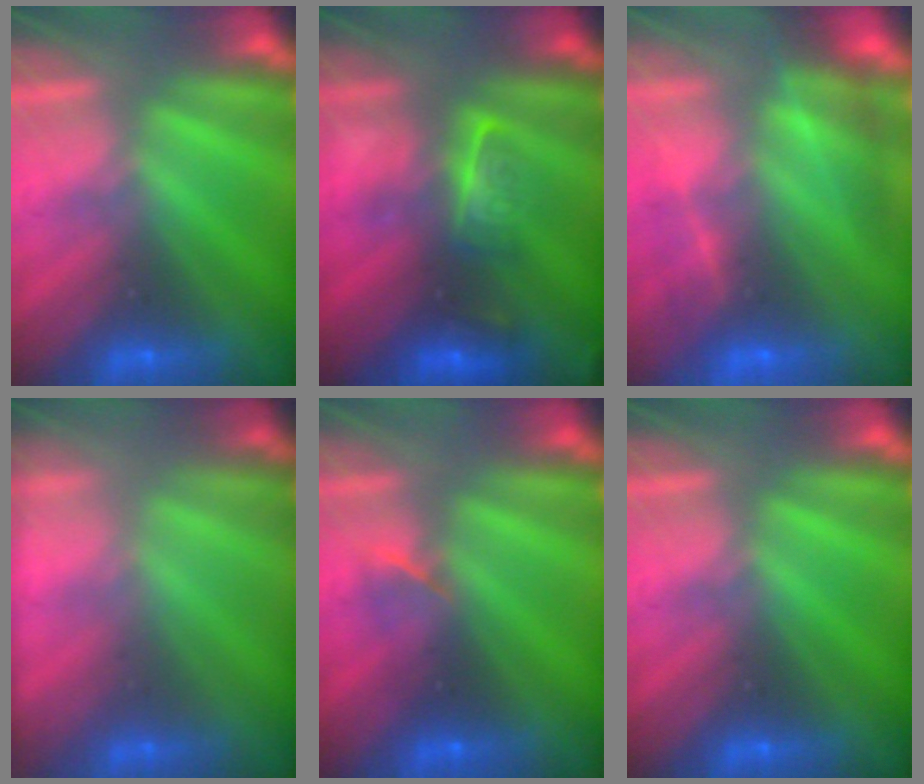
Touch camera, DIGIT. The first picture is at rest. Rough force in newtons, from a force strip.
{"total": 2.6}
{"total": 11.1}
{"total": 1.7}
{"total": 2.2}
{"total": 0.0}